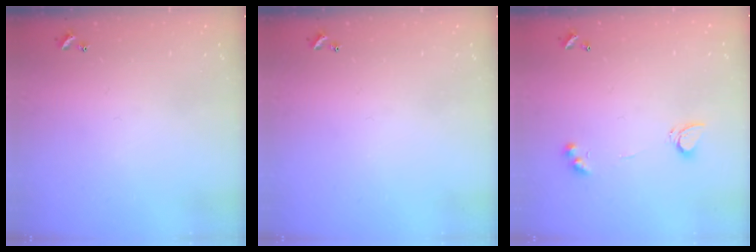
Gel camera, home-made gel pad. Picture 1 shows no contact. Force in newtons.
{"total": 0.0}
{"total": 3.1, "press": 3.1, "slide": 0.6}